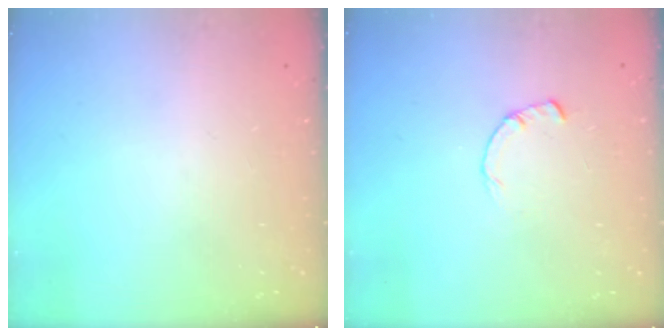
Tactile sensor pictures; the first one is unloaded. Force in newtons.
{"total": 0.8, "press": 0.8, "slide": 0.2}